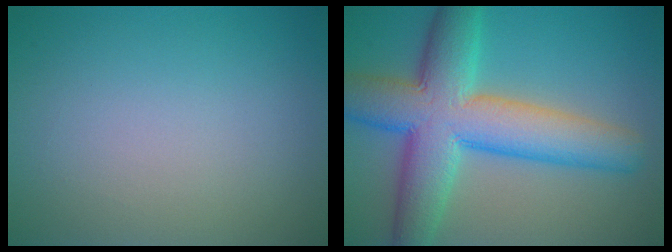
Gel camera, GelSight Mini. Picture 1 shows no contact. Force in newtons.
{"total": 10.7, "press": 10.7, "slide": 0.3}